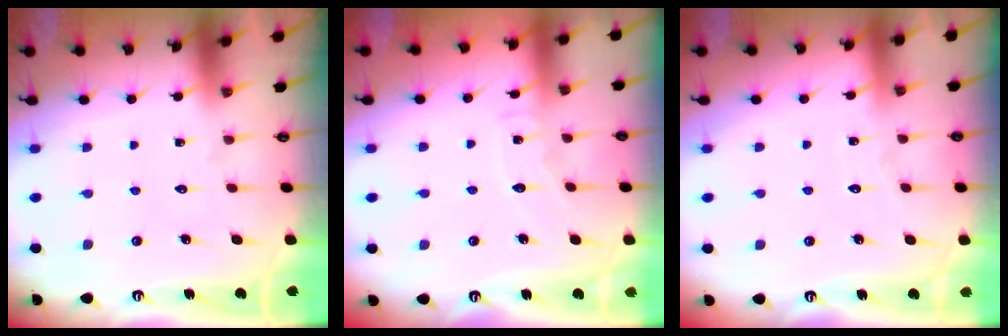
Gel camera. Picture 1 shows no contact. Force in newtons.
{"total": 5.7, "press": 5.7, "slide": 0.6}
{"total": 1.8, "press": 1.8, "slide": 0.2}